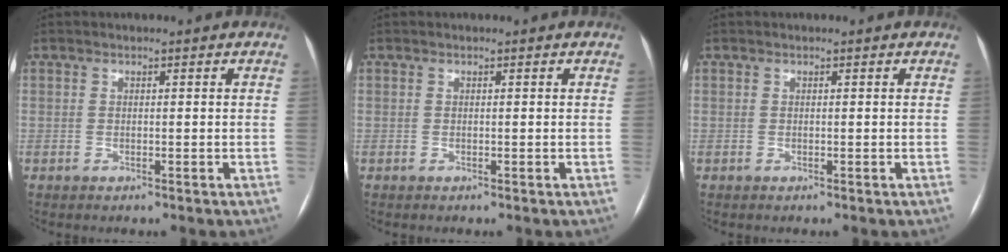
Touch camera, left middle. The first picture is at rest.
{"total": 0.0}
{"total": 0.0}